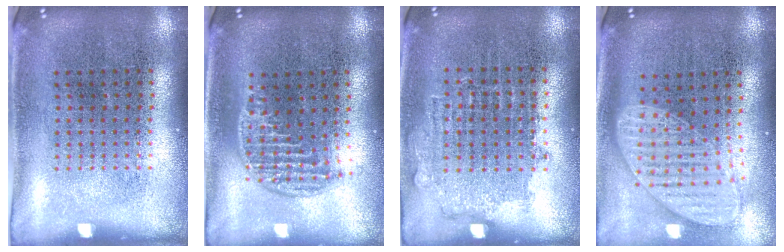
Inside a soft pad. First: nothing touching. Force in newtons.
{"total": 1.3, "press": 1.1, "slide": 0.6}
{"total": 0.9, "press": 0.8, "slide": 0.3}
{"total": 1.7, "press": 1.3, "slide": 1.0}